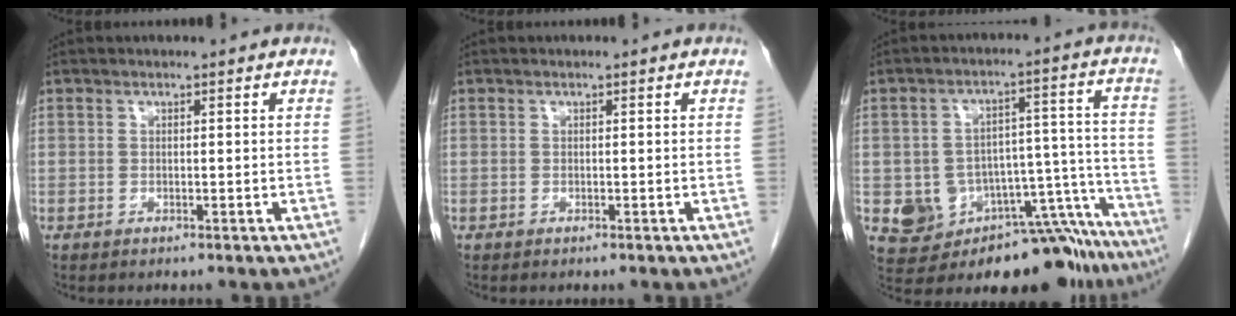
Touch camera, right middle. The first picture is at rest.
{"total": 0.0}
{"total": 16.1, "force": [-12.2, 7.4, 7.4], "torque": [-0.040, 0.077, -0.151]}